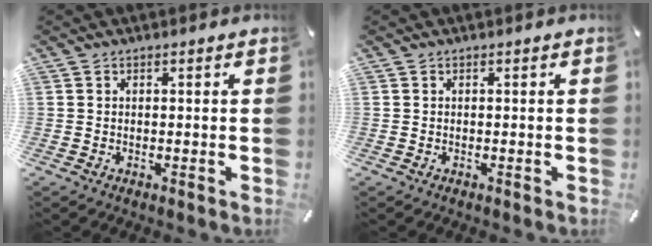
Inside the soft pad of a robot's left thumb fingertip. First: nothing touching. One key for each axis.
{"total": 0.0}